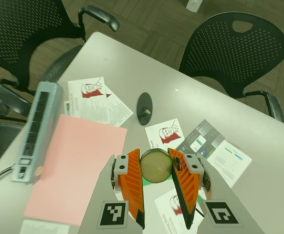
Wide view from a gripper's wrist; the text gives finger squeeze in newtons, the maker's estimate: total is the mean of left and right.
{"total": 12.1, "left": 11.8, "right": 12.3}